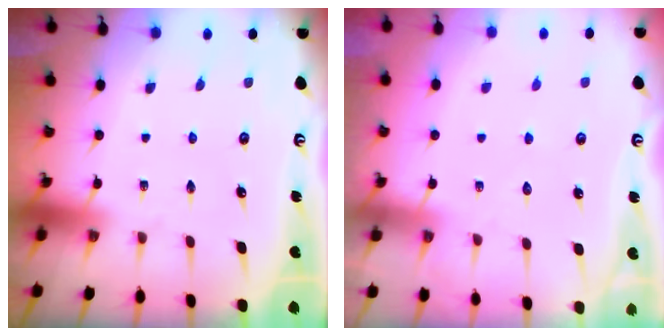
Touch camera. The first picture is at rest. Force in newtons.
{"total": 4.9, "press": 4.9, "slide": 0.6}